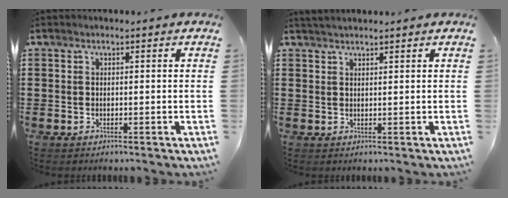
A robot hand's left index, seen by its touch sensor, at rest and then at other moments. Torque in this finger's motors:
{"motor_torque": [0.10, 0.09, 0.07, 0.02]}